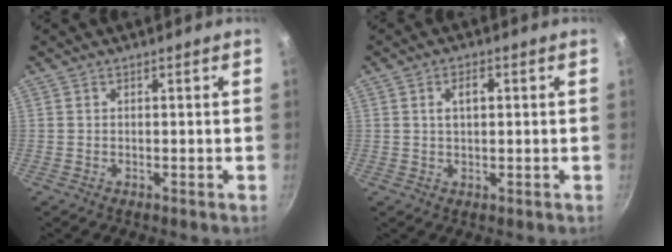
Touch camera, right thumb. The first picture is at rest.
{"total": 3.4, "force": [0.7, 1.9, 2.8], "torque": [-0.040, 0.008, 0.011]}